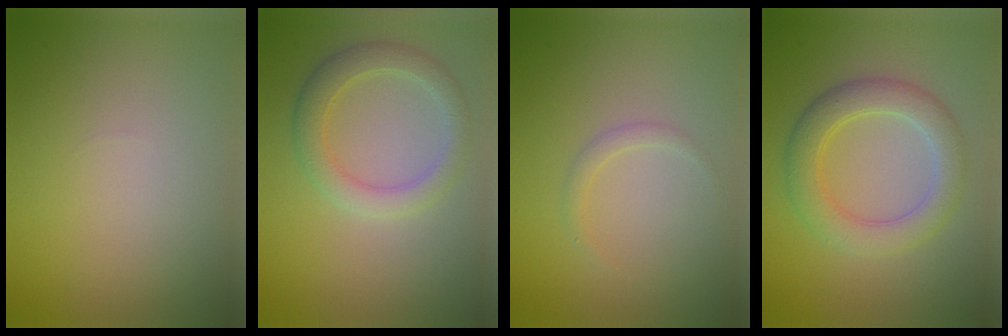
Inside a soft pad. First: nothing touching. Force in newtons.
{"total": 3.3, "press": 3.3, "slide": 0.2}
{"total": 1.0, "press": 1.0, "slide": 0.0}
{"total": 4.5, "press": 4.5, "slide": 0.3}